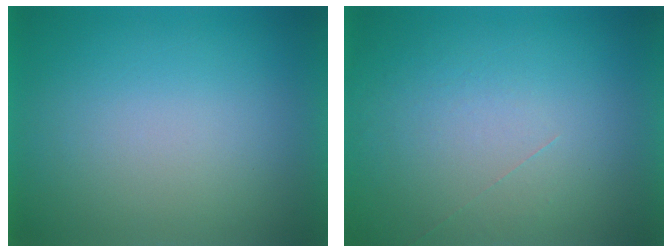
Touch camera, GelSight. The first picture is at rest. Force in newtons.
{"total": 1.2}